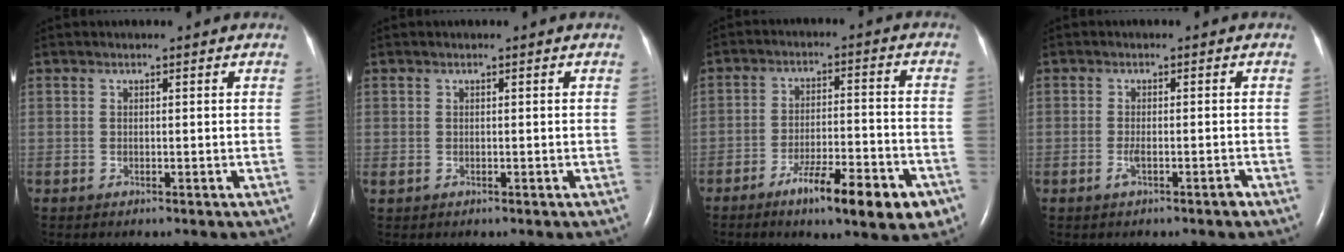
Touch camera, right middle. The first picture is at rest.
{"total": 0.0}
{"total": 11.8, "force": [-6.8, 2.0, 9.4], "torque": [-0.140, -0.003, -0.097]}
{"total": 2.3, "force": [-1.3, 0.3, 1.8], "torque": [-0.034, -0.001, -0.023]}